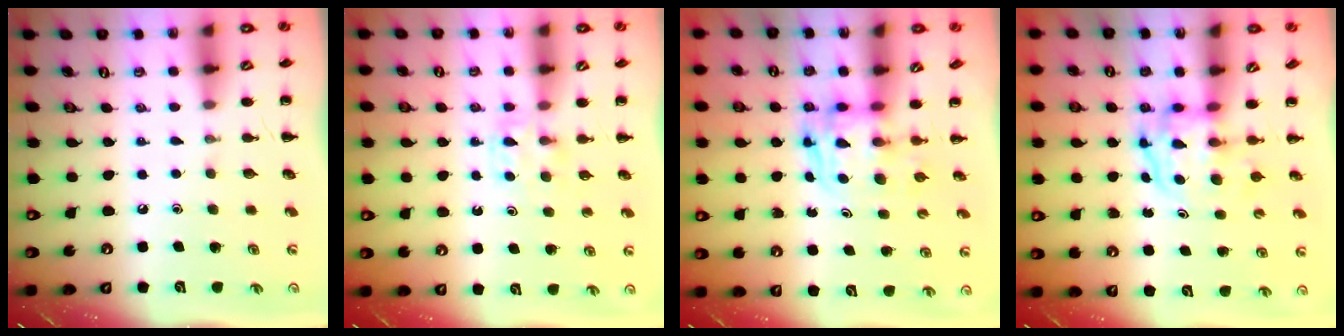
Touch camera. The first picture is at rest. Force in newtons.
{"total": 3.7, "press": 3.5, "slide": 1.3}
{"total": 2.7, "press": 2.7, "slide": 0.2}
{"total": 3.9, "press": 3.8, "slide": 0.6}